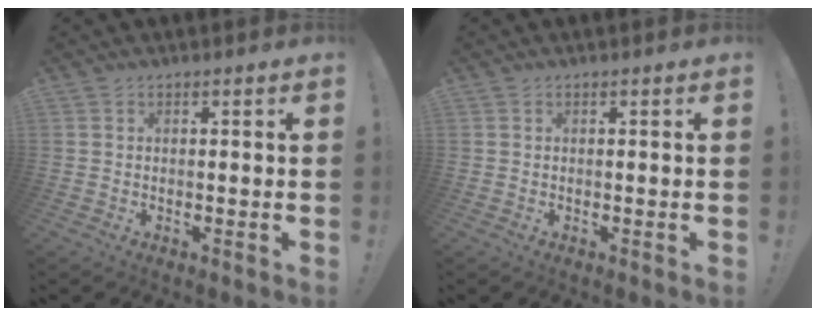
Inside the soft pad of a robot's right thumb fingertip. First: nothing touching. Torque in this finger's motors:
{"motor_torque": [0.00, 0.00, 0.01, 0.01, 0.00]}